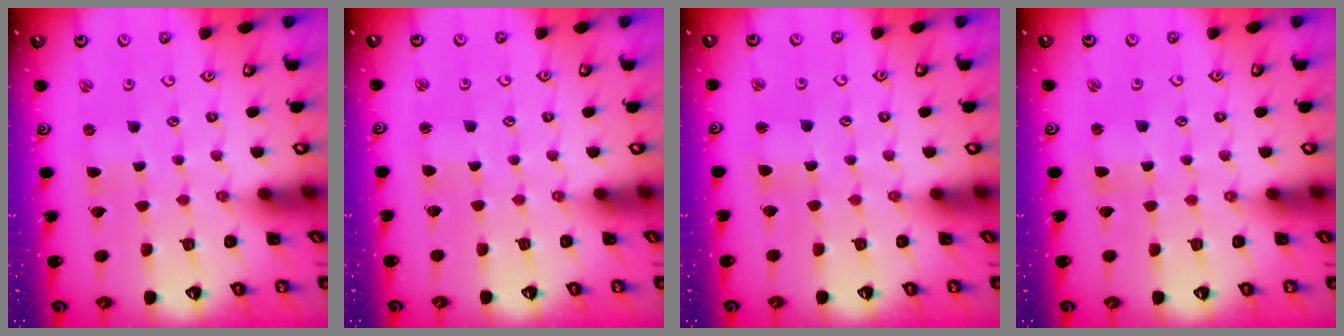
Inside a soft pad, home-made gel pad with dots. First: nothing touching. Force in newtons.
{"total": 1.5, "press": 1.4, "slide": 0.3}
{"total": 1.8, "press": 1.7, "slide": 0.4}
{"total": 0.6, "press": 0.6, "slide": 0.1}